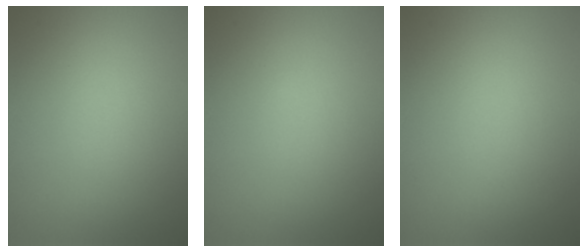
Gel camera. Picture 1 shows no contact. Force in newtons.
{"total": 0.0}
{"total": 0.0}